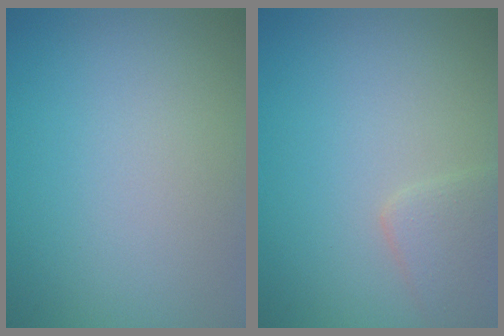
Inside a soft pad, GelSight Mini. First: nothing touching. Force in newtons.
{"total": 2.1, "press": 2.1, "slide": 0.1}